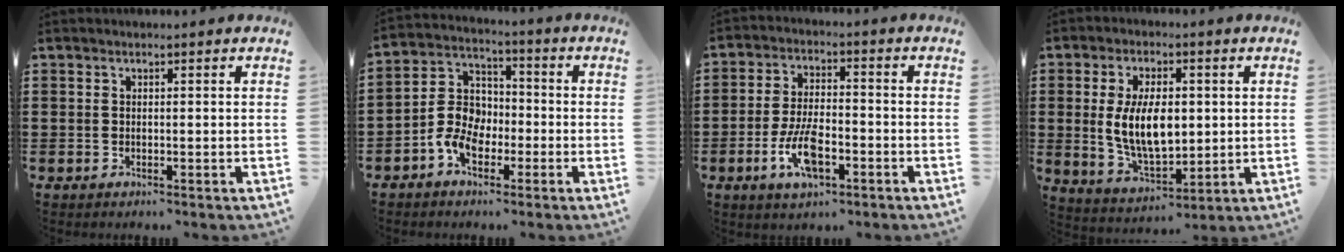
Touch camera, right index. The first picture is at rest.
{"total": 7.4, "force": [-3.0, 5.3, 4.2], "torque": [-0.117, 0.006, -0.064]}
{"total": 8.1, "force": [-3.3, 3.3, 6.7], "torque": [-0.149, -0.008, -0.061]}
{"total": 9.9, "force": [0.9, 5.3, 8.3], "torque": [-0.162, 0.000, 0.012]}